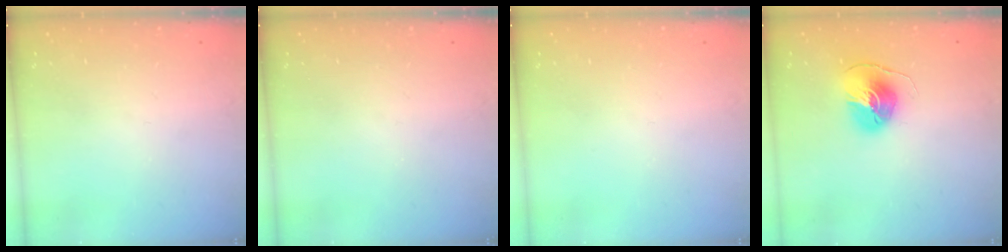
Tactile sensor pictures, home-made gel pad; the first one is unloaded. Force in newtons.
{"total": 0.0}
{"total": 0.0}
{"total": 8.1, "press": 8.1, "slide": 0.1}